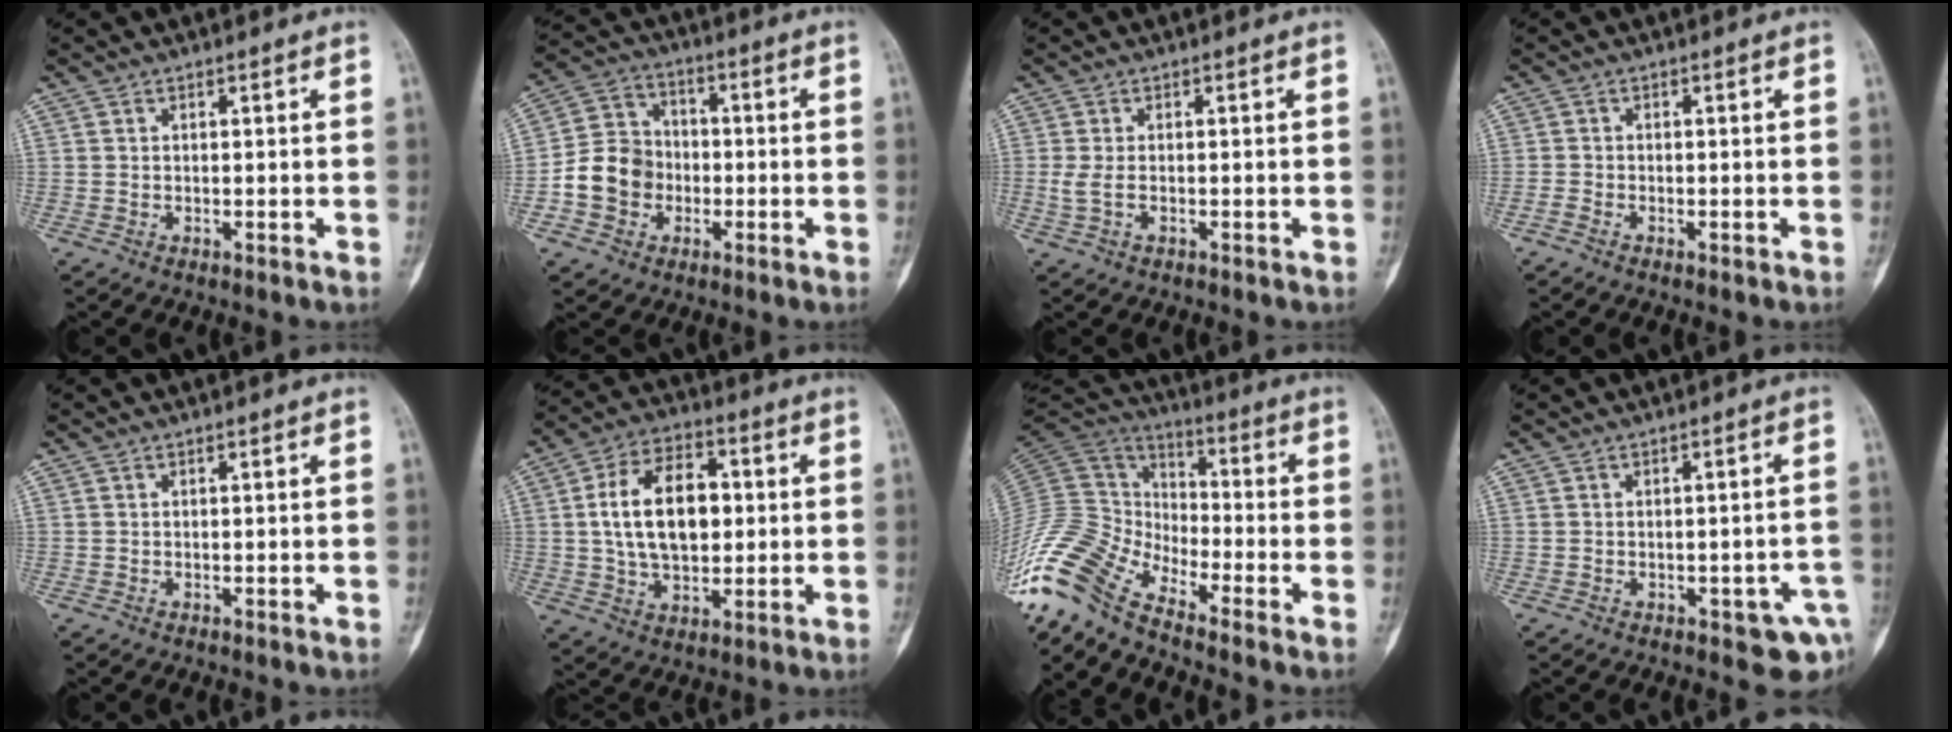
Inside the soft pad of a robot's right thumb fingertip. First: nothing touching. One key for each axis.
{"total": 10.5, "fx": -2.6, "fy": 9.1, "fz": 4.4, "tx": -0.057, "ty": 0.032, "tz": -0.053}
{"total": 2.5, "fx": -0.5, "fy": 1.2, "fz": 2.1, "tx": -0.059, "ty": -0.002, "tz": -0.009}
{"total": 1.1, "fx": -0.9, "fy": 0.4, "fz": 0.5, "tx": -0.012, "ty": 0.003, "tz": -0.021}
{"total": 0.0}
{"total": 15.6, "fx": 1.6, "fy": 9.5, "fz": 12.2, "tx": -0.186, "ty": 0.013, "tz": 0.024}
{"total": 17.0, "fx": -13.3, "fy": 5.9, "fz": 8.7, "tx": -0.187, "ty": 0.074, "tz": -0.271}
{"total": 5.6, "fx": -2.4, "fy": 2.6, "fz": 4.3, "tx": -0.034, "ty": 0.016, "tz": -0.022}